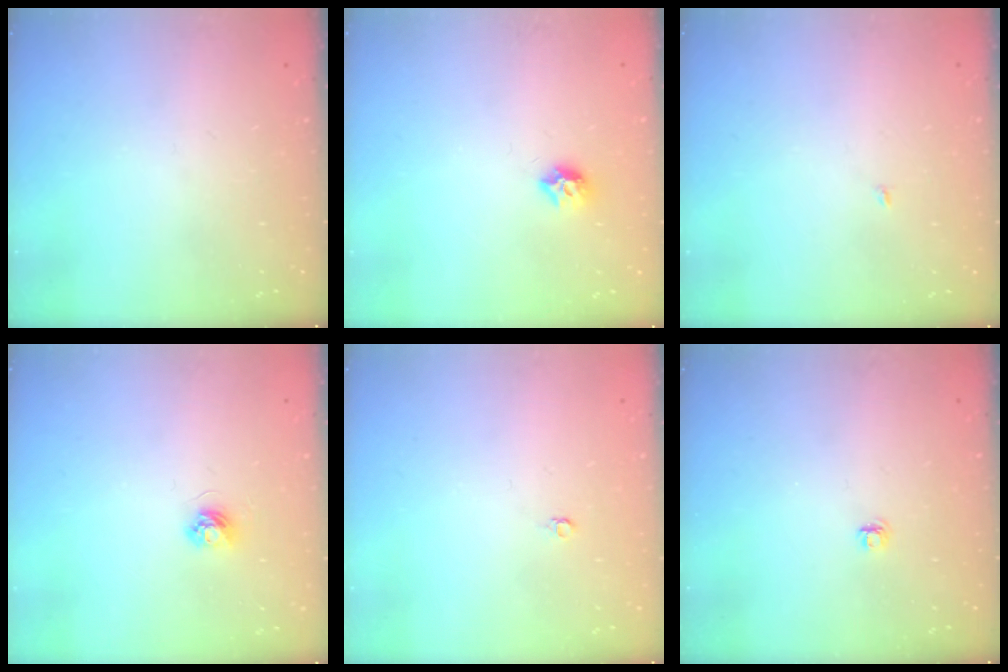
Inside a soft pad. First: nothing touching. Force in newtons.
{"total": 7.5, "press": 7.4, "slide": 0.6}
{"total": 1.9, "press": 1.9, "slide": 0.2}
{"total": 3.6, "press": 3.6, "slide": 0.5}
{"total": 3.3, "press": 3.3, "slide": 0.3}
{"total": 4.1, "press": 4.1, "slide": 0.5}